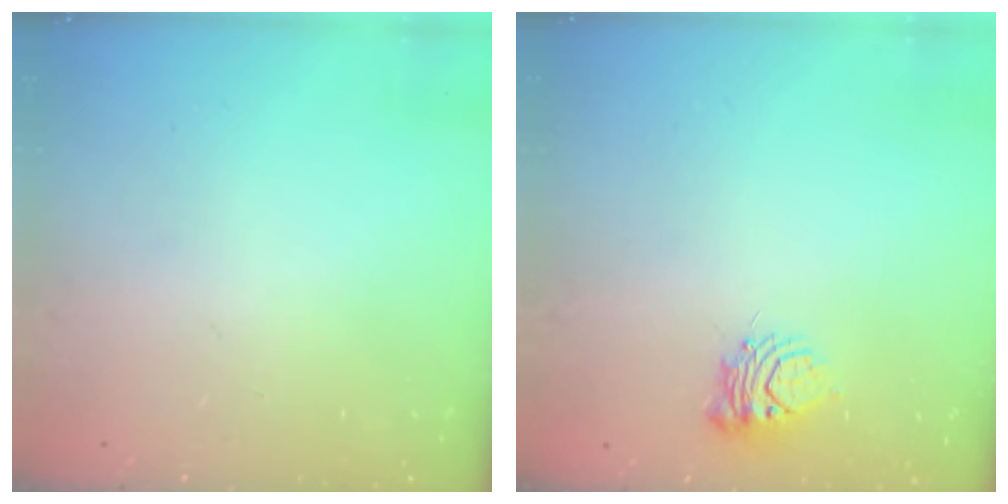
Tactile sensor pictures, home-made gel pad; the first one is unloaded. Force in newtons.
{"total": 6.3, "press": 6.3, "slide": 0.6}